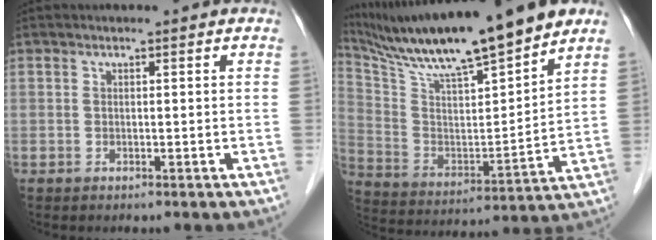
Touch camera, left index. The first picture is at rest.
{"total": 20.3, "force": [17.0, 0.8, 11.0], "torque": [-0.196, 0.003, 0.292]}